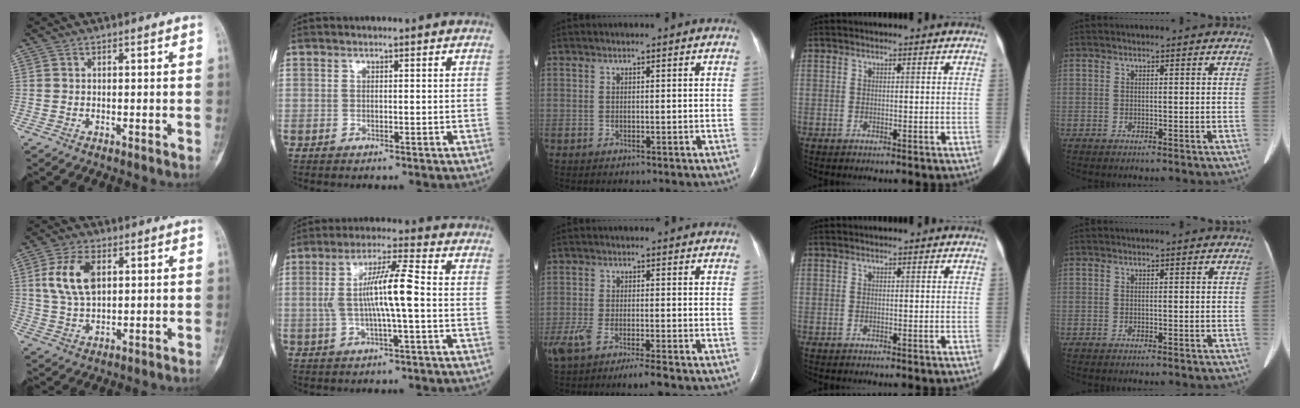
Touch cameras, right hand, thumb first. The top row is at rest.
{"thumb": {"total": 9.3, "force": [2.7, 5.2, 7.2], "torque": [-0.138, 0.000, 0.054]}, "index": {"total": 9.3, "force": [-0.3, 0.6, 9.3], "torque": [-0.178, 0.014, -0.012]}, "middle": {"total": 7.0, "force": [-4.7, 0.9, 5.1], "torque": [-0.098, -0.013, -0.081]}}